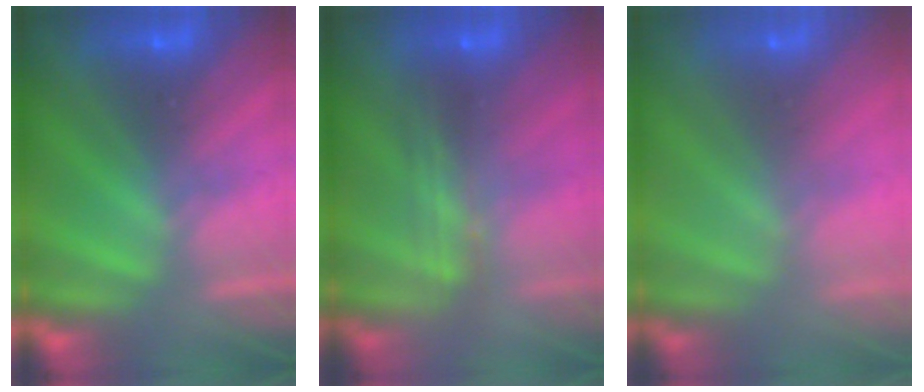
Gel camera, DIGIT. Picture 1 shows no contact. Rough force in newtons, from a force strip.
{"total": 2.4}
{"total": 8.0}